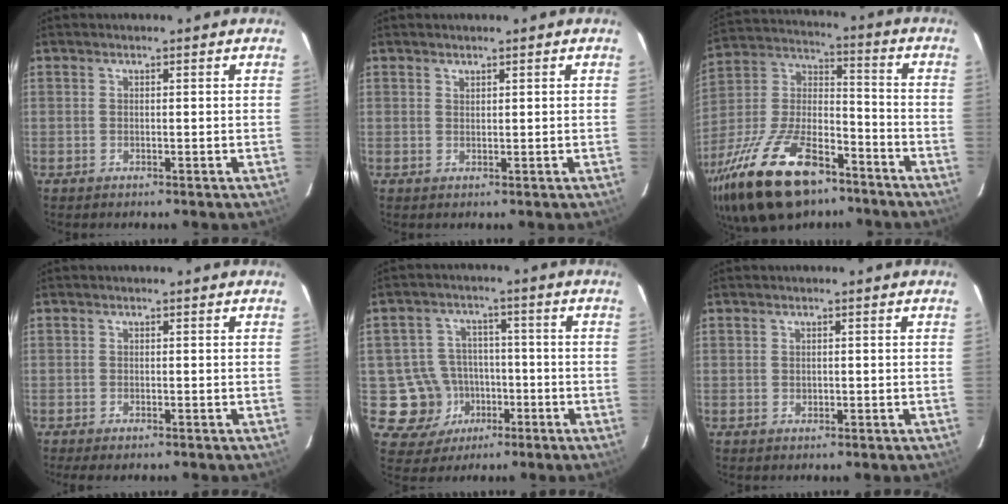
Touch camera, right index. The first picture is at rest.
{"total": 0.7, "force": [0.6, 0.2, 0.1], "torque": [-0.002, 0.001, 0.013]}
{"total": 26.2, "force": [-16.3, 11.7, 16.8], "torque": [-0.347, -0.014, -0.278]}
{"total": 1.9, "force": [-1.6, 0.4, 0.9], "torque": [-0.022, -0.008, -0.029]}
{"total": 9.3, "force": [-3.2, 8.7, 1.2], "torque": [-0.046, 0.026, -0.035]}
{"total": 0.7, "force": [0.0, 0.6, 0.4], "torque": [-0.004, 0.002, 0.002]}